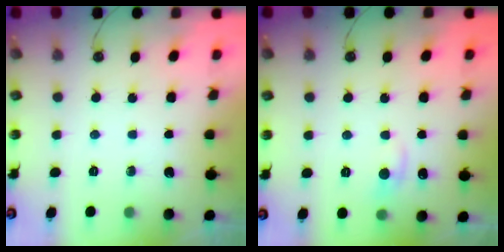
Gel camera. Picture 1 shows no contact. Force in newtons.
{"total": 1.7, "press": 1.4, "slide": 0.9}